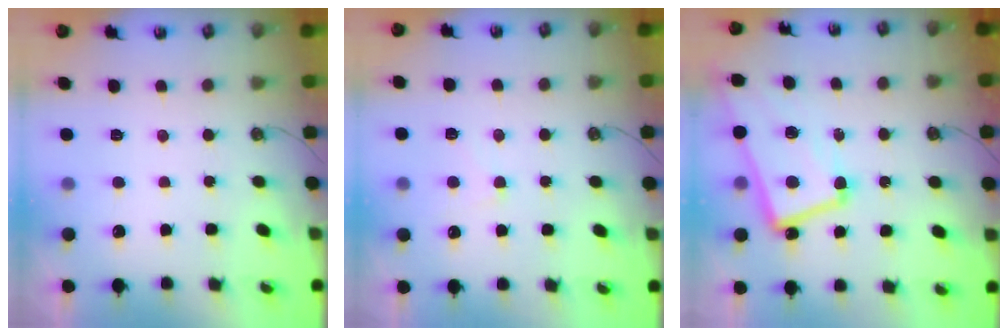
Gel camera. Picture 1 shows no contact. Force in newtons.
{"total": 0.6, "press": 0.3, "slide": 0.6}
{"total": 8.2, "press": 8.0, "slide": 1.9}